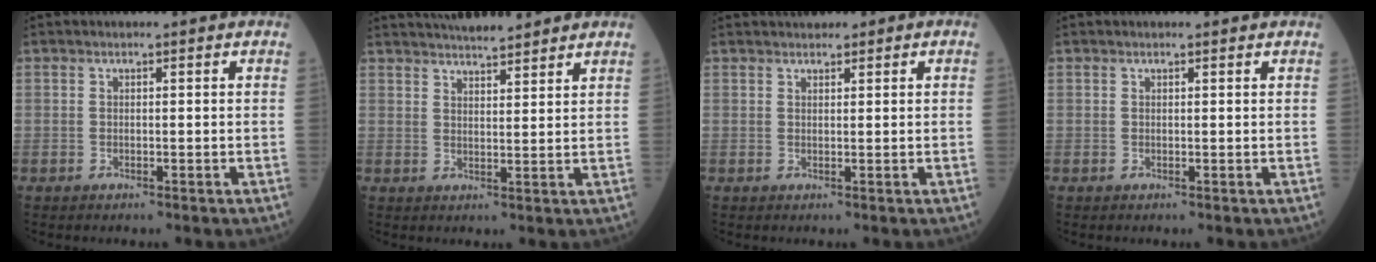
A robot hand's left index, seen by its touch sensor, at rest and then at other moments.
{"total": 9.5, "force": [8.7, 0.9, 3.7], "torque": [-0.054, 0.018, 0.123]}
{"total": 2.2, "force": [1.7, 0.9, 1.0], "torque": [-0.011, 0.022, 0.023]}
{"total": 0.6, "force": [0.6, 0.0, 0.1], "torque": [-0.003, 0.003, 0.005]}